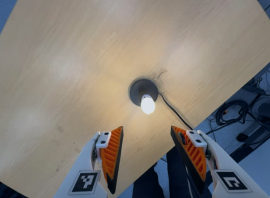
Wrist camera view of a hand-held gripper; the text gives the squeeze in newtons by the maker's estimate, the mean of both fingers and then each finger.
{"total": 0.0}